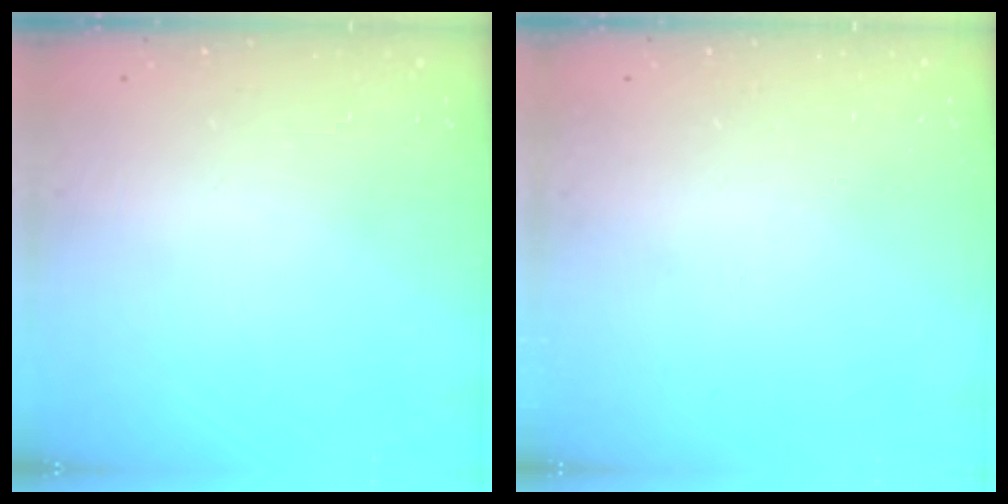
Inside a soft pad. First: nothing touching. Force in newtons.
{"total": 0.0}